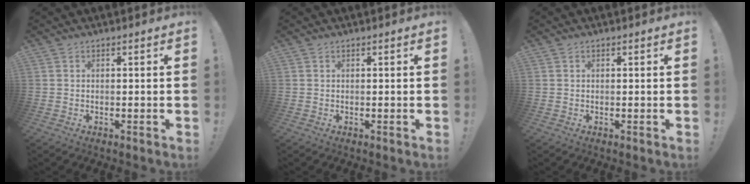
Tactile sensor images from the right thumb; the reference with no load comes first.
{"total": 0.0}
{"total": 0.0}